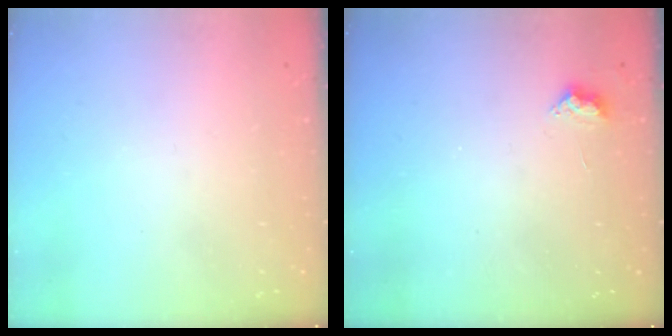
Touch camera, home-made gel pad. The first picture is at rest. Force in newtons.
{"total": 4.8, "press": 4.8, "slide": 0.6}